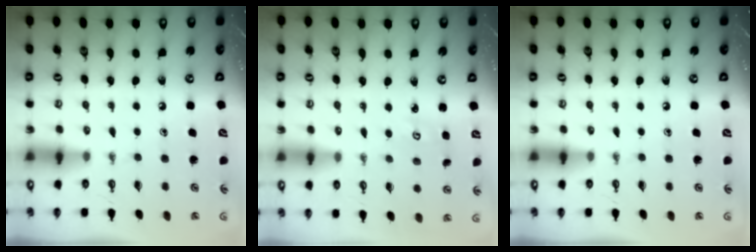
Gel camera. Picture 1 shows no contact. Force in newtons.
{"total": 2.5, "press": 2.4, "slide": 0.3}
{"total": 0.0}